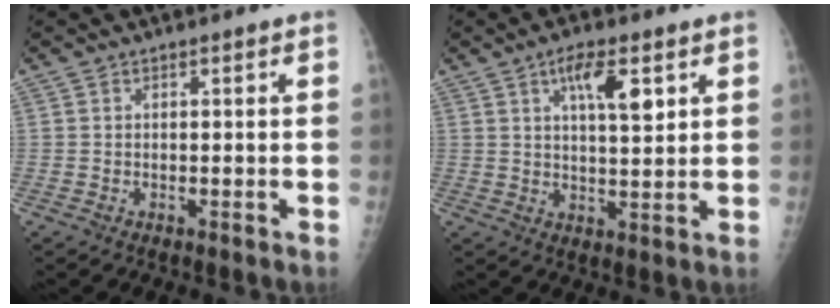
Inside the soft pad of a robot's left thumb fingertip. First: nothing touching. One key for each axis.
{"total": 7.8, "fx": 3.5, "fy": 2.6, "fz": 6.5, "tx": -0.097, "ty": -0.015, "tz": 0.057}